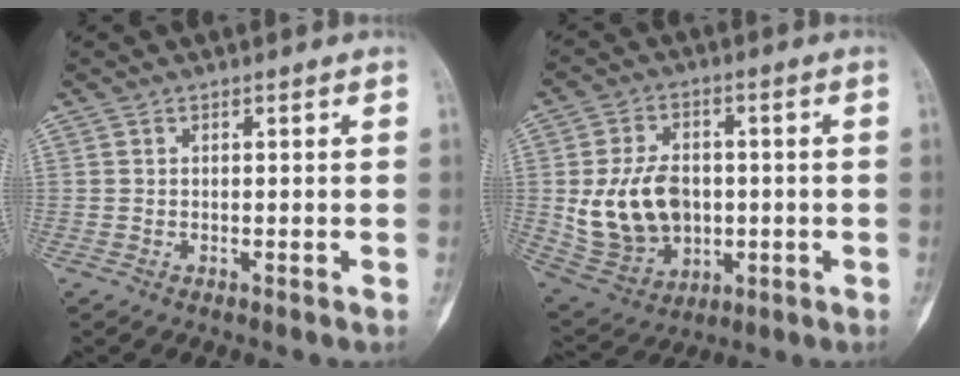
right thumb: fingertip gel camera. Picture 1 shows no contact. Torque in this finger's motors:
{"motor_torque": [1.73, 1.93, 0.58, -0.43, 0.29]}